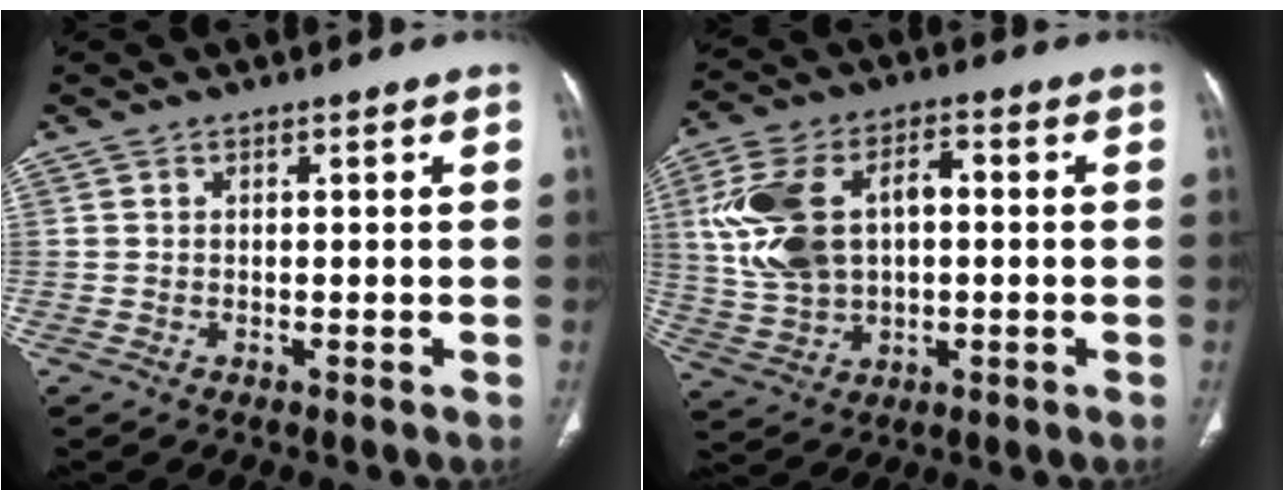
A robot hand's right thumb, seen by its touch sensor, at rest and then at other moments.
{"total": 15.7, "force": [1.6, 9.9, 12.1], "torque": [-0.227, 0.024, 0.034]}